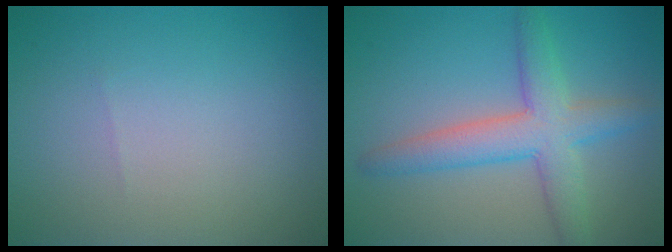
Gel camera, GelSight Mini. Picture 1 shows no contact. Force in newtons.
{"total": 5.4, "press": 5.3, "slide": 0.4}